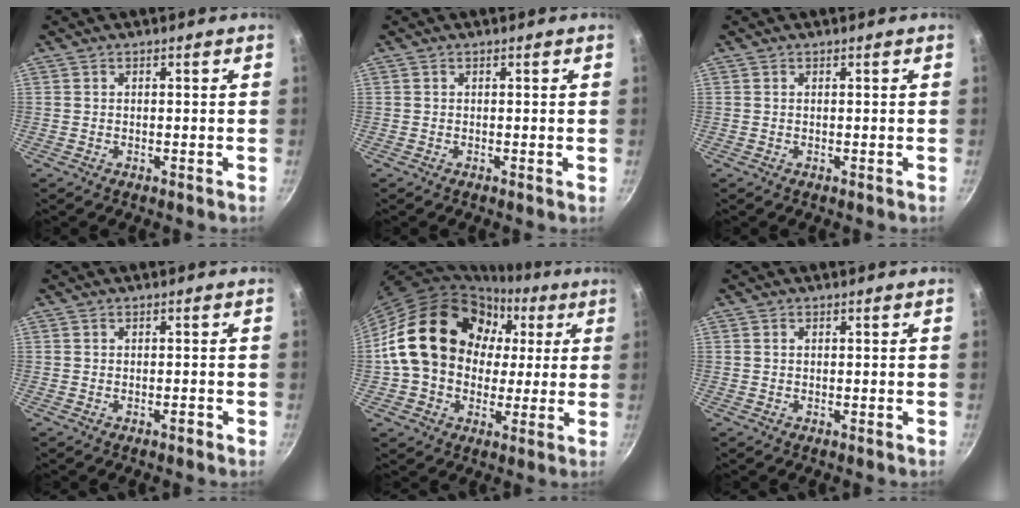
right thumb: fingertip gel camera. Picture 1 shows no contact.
{"total": 0.0}
{"total": 0.0}
{"total": 0.8, "force": [-0.5, 0.2, 0.5], "torque": [-0.006, 0.007, -0.009]}
{"total": 21.5, "force": [3.2, 17.3, 12.3], "torque": [-0.185, 0.036, 0.053]}
{"total": 0.5, "force": [0.1, 0.4, 0.3], "torque": [-0.005, 0.002, 0.002]}